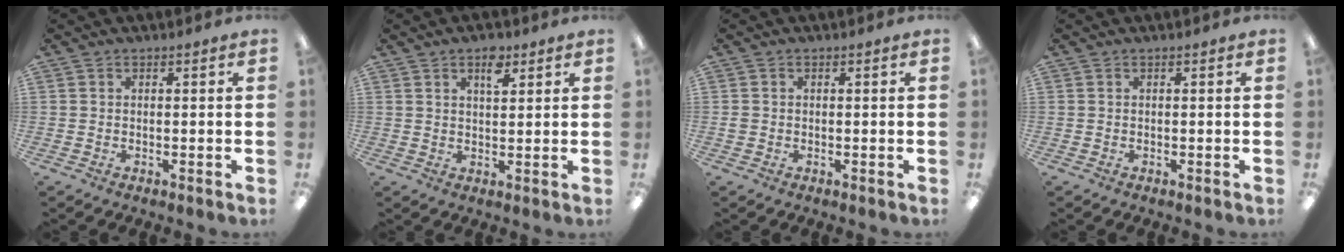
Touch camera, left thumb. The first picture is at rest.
{"total": 4.8, "force": [3.0, 2.2, 3.1], "torque": [-0.036, -0.009, 0.046]}
{"total": 0.9, "force": [-0.1, 0.8, 0.3], "torque": [-0.005, 0.004, -0.004]}
{"total": 0.0}